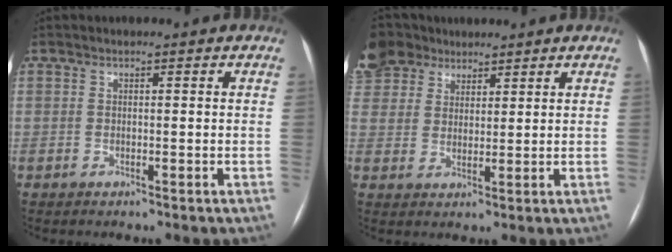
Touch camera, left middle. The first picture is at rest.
{"total": 8.2, "force": [6.3, 4.8, 1.7], "torque": [-0.052, 0.022, 0.131]}